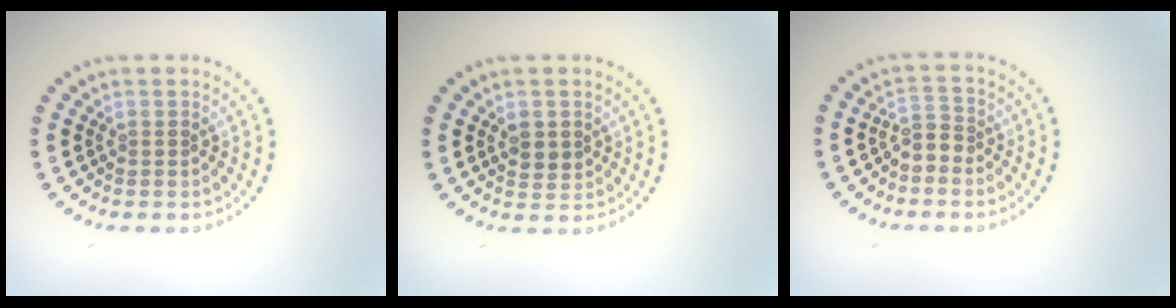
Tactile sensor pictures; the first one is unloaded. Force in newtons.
{"total": 1.8, "press": 1.8, "slide": 0.4}
{"total": 1.7, "press": 1.5, "slide": 0.9}